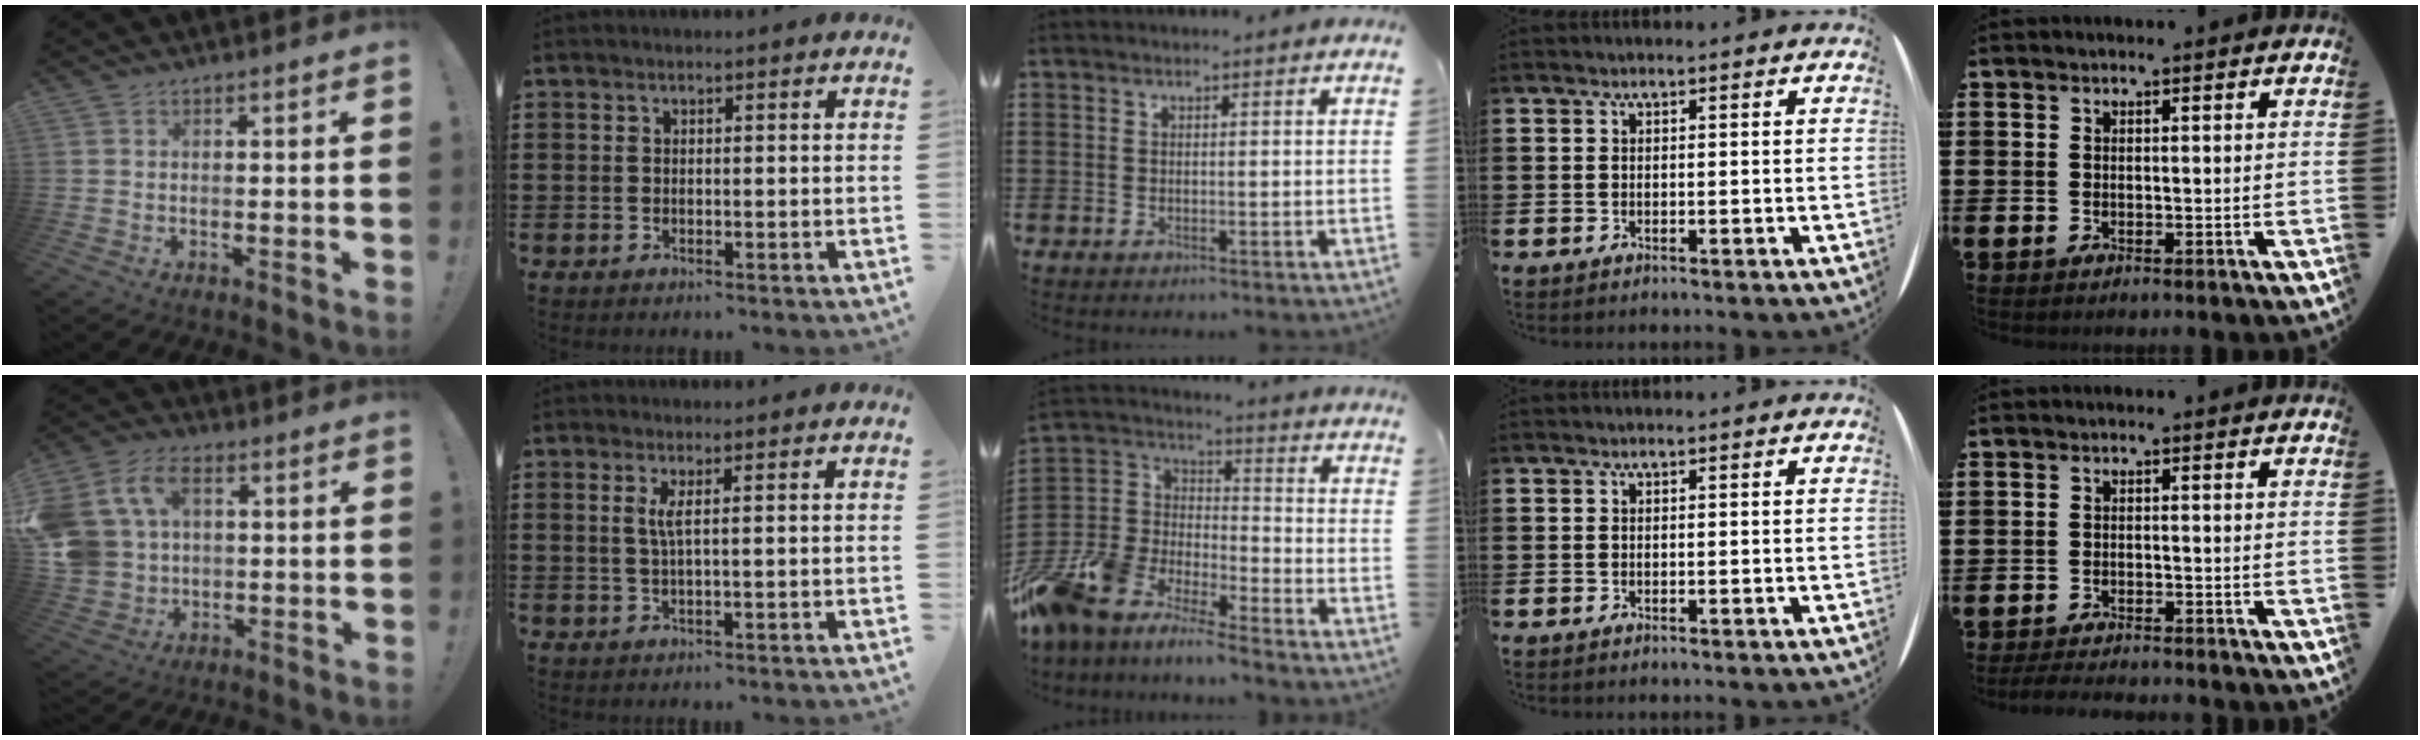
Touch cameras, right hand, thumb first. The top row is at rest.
{"thumb": {"total": 15.6, "force": [5.2, 11.5, 9.1], "torque": [-0.203, -0.007, 0.103]}, "index": {"total": 2.3, "force": [0.5, -0.2, 2.3], "torque": [-0.046, -0.004, 0.007]}, "middle": {"total": 10.5, "force": [-9.6, 3.7, 2.0], "torque": [-0.080, 0.012, -0.197]}, "little": {"total": 2.0, "force": [-2.0, 0.0, 0.4], "torque": [-0.008, 0.003, -0.039]}}